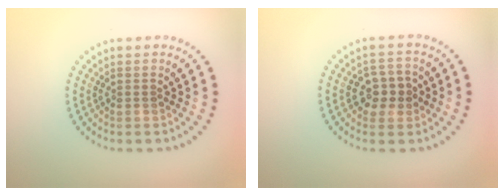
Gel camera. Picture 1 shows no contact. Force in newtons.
{"total": 2.8, "press": 2.8, "slide": 0.5}